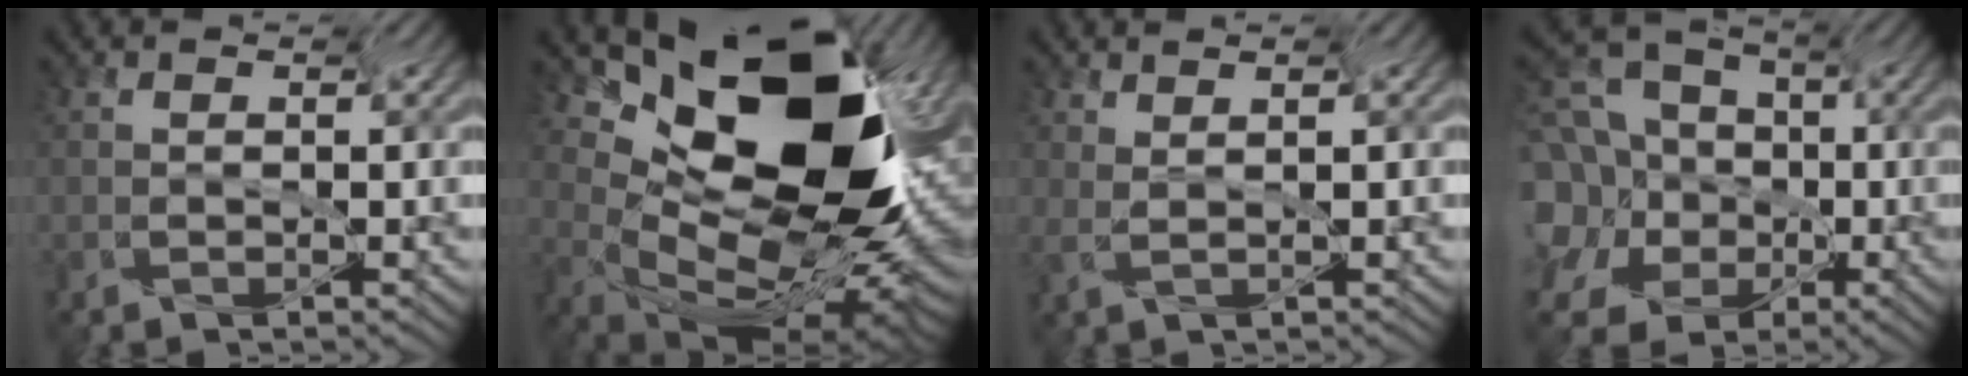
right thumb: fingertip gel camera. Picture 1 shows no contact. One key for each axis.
{"total": 15.4, "fx": 1.9, "fy": 8.1, "fz": 13.0, "tx": -0.213, "ty": 0.009, "tz": 0.063}
{"total": 2.2, "fx": 2.0, "fy": -0.1, "fz": 1.0, "tx": -0.025, "ty": -0.003, "tz": 0.039}
{"total": 11.8, "fx": 1.1, "fy": 9.8, "fz": 6.4, "tx": -0.216, "ty": 0.030, "tz": 0.038}